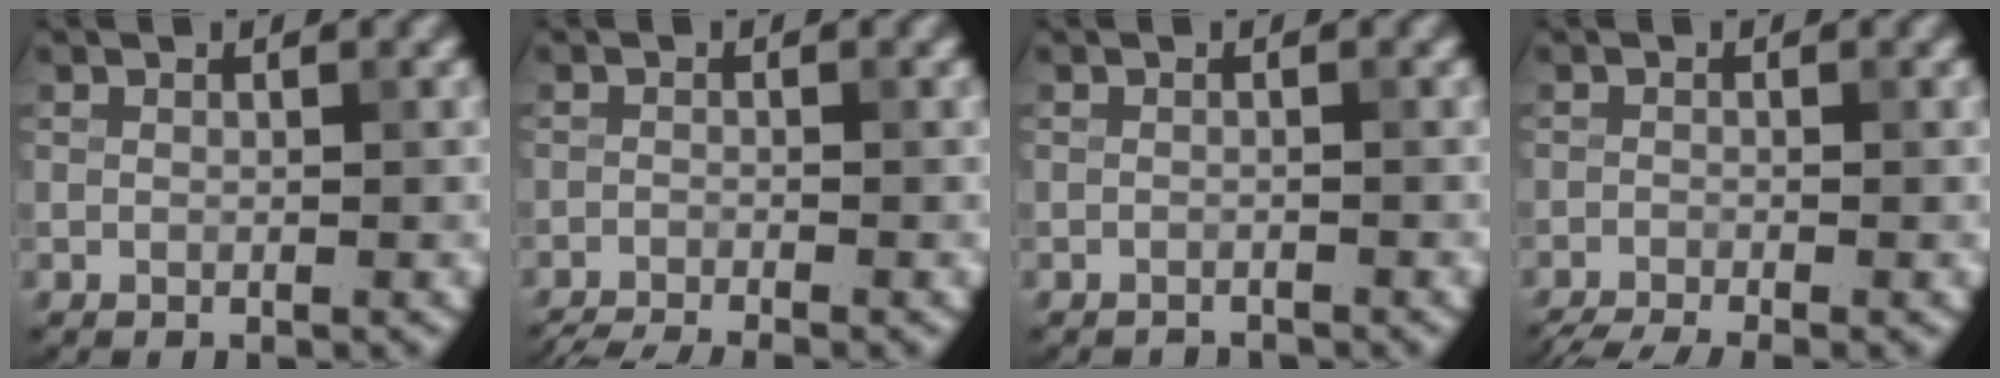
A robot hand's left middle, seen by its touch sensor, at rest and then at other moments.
{"total": 4.5, "force": [-4.0, 0.7, 2.1], "torque": [-0.031, -0.021, -0.068]}
{"total": 1.4, "force": [-1.4, 0.1, 0.0], "torque": [0.006, -0.005, -0.024]}
{"total": 4.4, "force": [-3.5, 0.8, 2.5], "torque": [-0.039, -0.025, -0.061]}